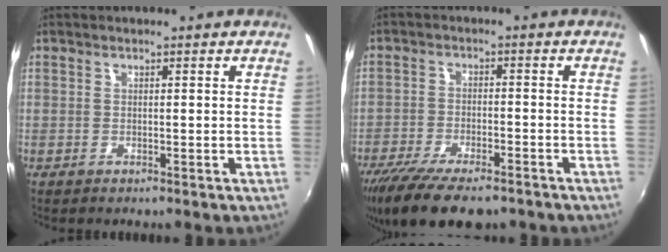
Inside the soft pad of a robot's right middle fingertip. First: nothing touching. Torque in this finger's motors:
{"motor_torque": [1.14, -1.00, 0.54, 0.21]}